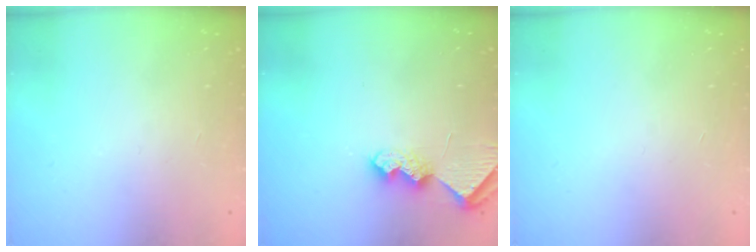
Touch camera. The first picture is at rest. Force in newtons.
{"total": 7.9, "press": 7.8, "slide": 0.5}
{"total": 0.0}